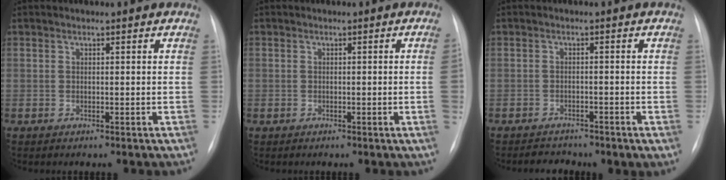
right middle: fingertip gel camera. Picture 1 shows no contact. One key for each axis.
{"total": 1.2, "fx": -0.2, "fy": -0.4, "fz": 1.1, "tx": -0.012, "ty": 0.002, "tz": -0.001}
{"total": 2.7, "fx": -2.3, "fy": 1.3, "fz": 0.7, "tx": -0.016, "ty": 0.000, "tz": -0.029}